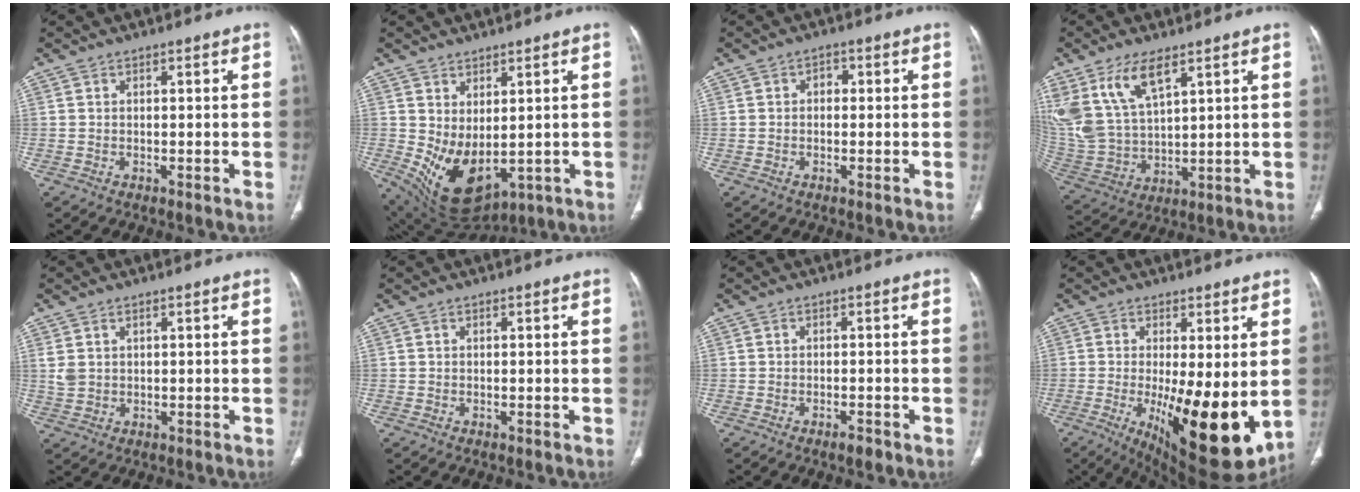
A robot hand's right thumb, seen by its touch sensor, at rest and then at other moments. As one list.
[{"total": 11.0, "force": [-0.1, 6.3, 9.1], "torque": [-0.150, -0.018, 0.034]}, {"total": 1.8, "force": [0.2, 1.4, 1.1], "torque": [-0.004, 0.007, -0.001]}, {"total": 14.6, "force": [8.1, 6.9, 10.0], "torque": [-0.199, -0.023, 0.178]}, {"total": 2.9, "force": [1.1, 2.0, 1.7], "torque": [-0.038, 0.005, 0.031]}, {"total": 0.0}, {"total": 1.8, "force": [-1.2, 0.5, 1.1], "torque": [-0.020, 0.002, -0.020]}, {"total": 17.9, "force": [-2.5, 6.1, 16.6], "torque": [-0.227, -0.037, -0.014]}]